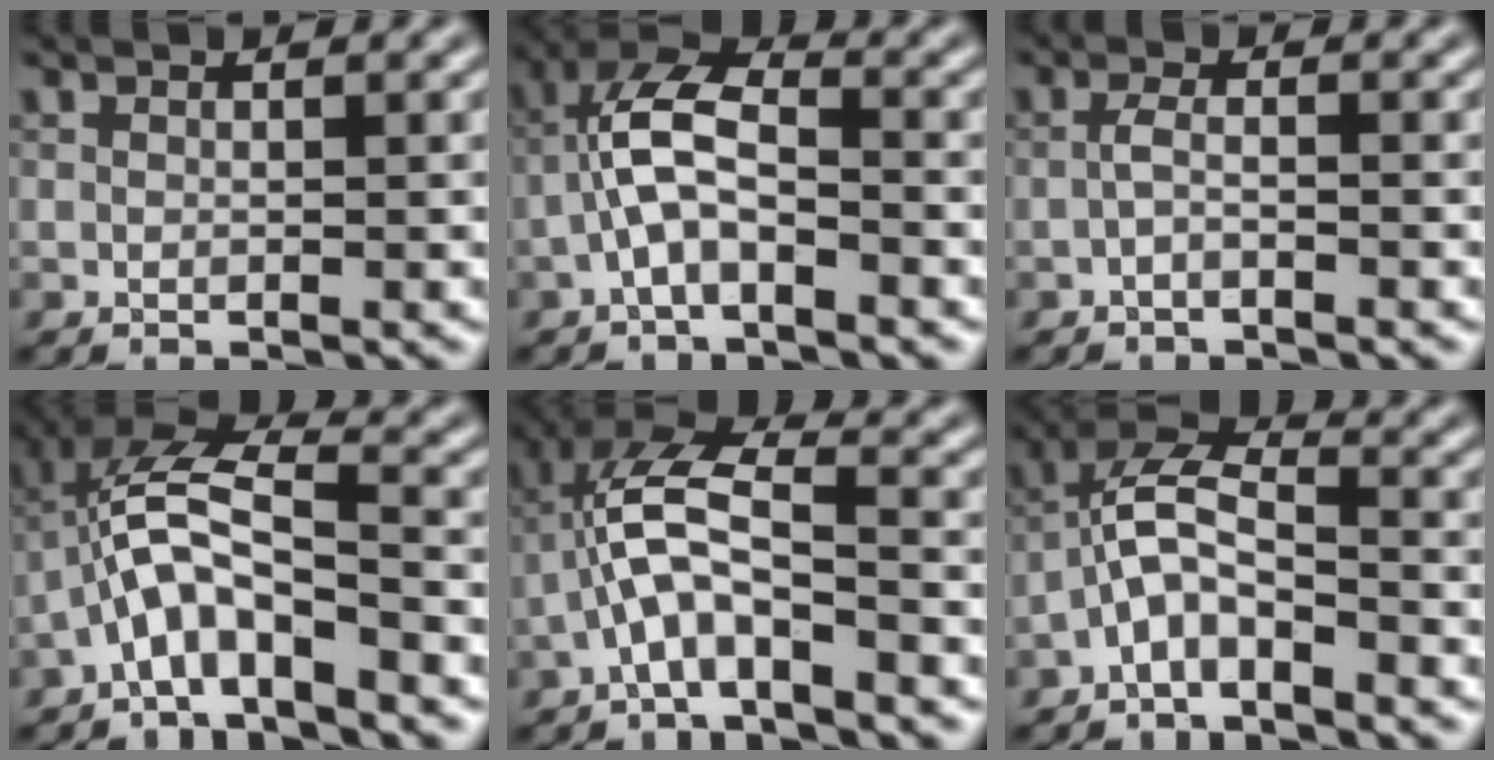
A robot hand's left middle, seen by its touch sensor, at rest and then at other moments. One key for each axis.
{"total": 5.2, "fx": -1.8, "fy": 2.1, "fz": 4.4, "tx": -0.093, "ty": 0.018, "tz": -0.042}
{"total": 1.3, "fx": -0.8, "fy": 0.2, "fz": 1.1, "tx": -0.023, "ty": 0.005, "tz": -0.019}
{"total": 6.1, "fx": -2.9, "fy": 1.7, "fz": 5.1, "tx": -0.102, "ty": 0.017, "tz": -0.066}
{"total": 5.9, "fx": -2.1, "fy": 1.9, "fz": 5.1, "tx": -0.107, "ty": 0.021, "tz": -0.047}
{"total": 4.6, "fx": -2.3, "fy": 1.7, "fz": 3.6, "tx": -0.075, "ty": 0.019, "tz": -0.051}